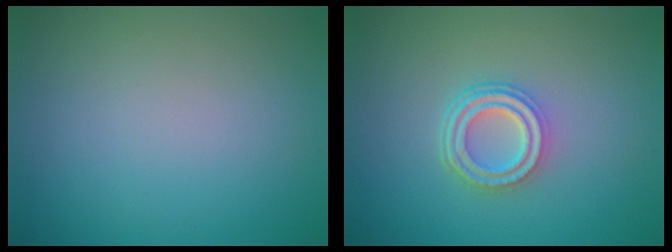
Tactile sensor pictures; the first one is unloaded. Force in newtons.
{"total": 3.9, "press": 3.0, "slide": 2.5}